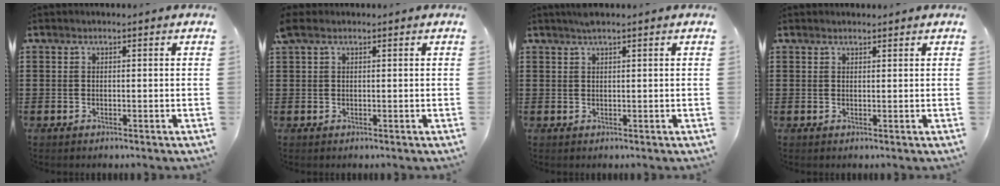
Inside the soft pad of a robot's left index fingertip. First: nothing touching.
{"total": 1.5, "force": [0.7, 0.8, 1.1], "torque": [-0.024, 0.005, 0.012]}
{"total": 1.5, "force": [1.2, 0.1, 0.9], "torque": [-0.021, 0.001, 0.022]}
{"total": 1.0, "force": [1.0, 0.2, 0.1], "torque": [-0.004, 0.001, 0.020]}